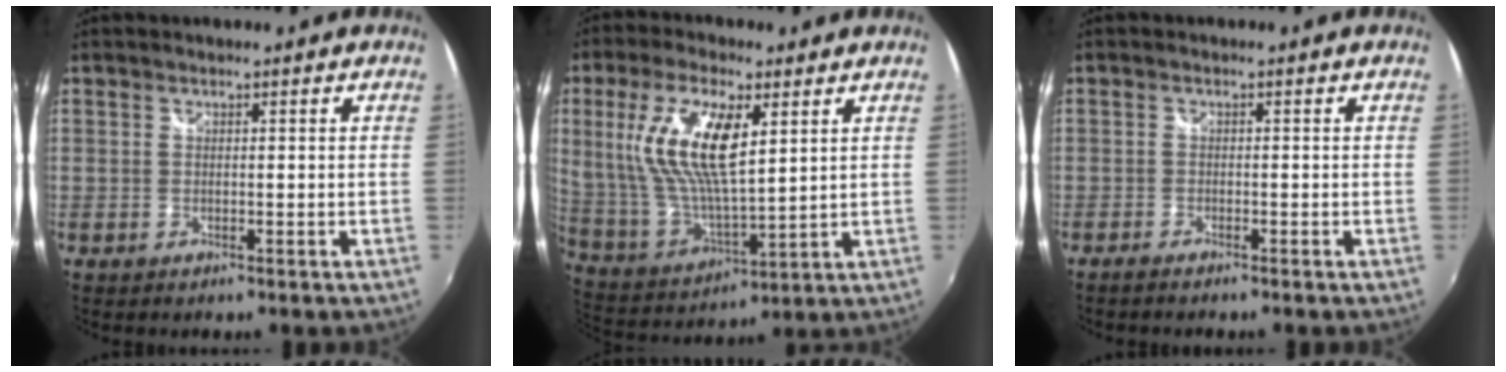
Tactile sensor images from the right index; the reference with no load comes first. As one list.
[{"total": 16.8, "force": [5.7, 6.0, 14.6], "torque": [-0.285, 0.001, 0.119]}, {"total": 1.8, "force": [-1.6, 0.2, 0.7], "torque": [-0.024, -0.007, -0.031]}]